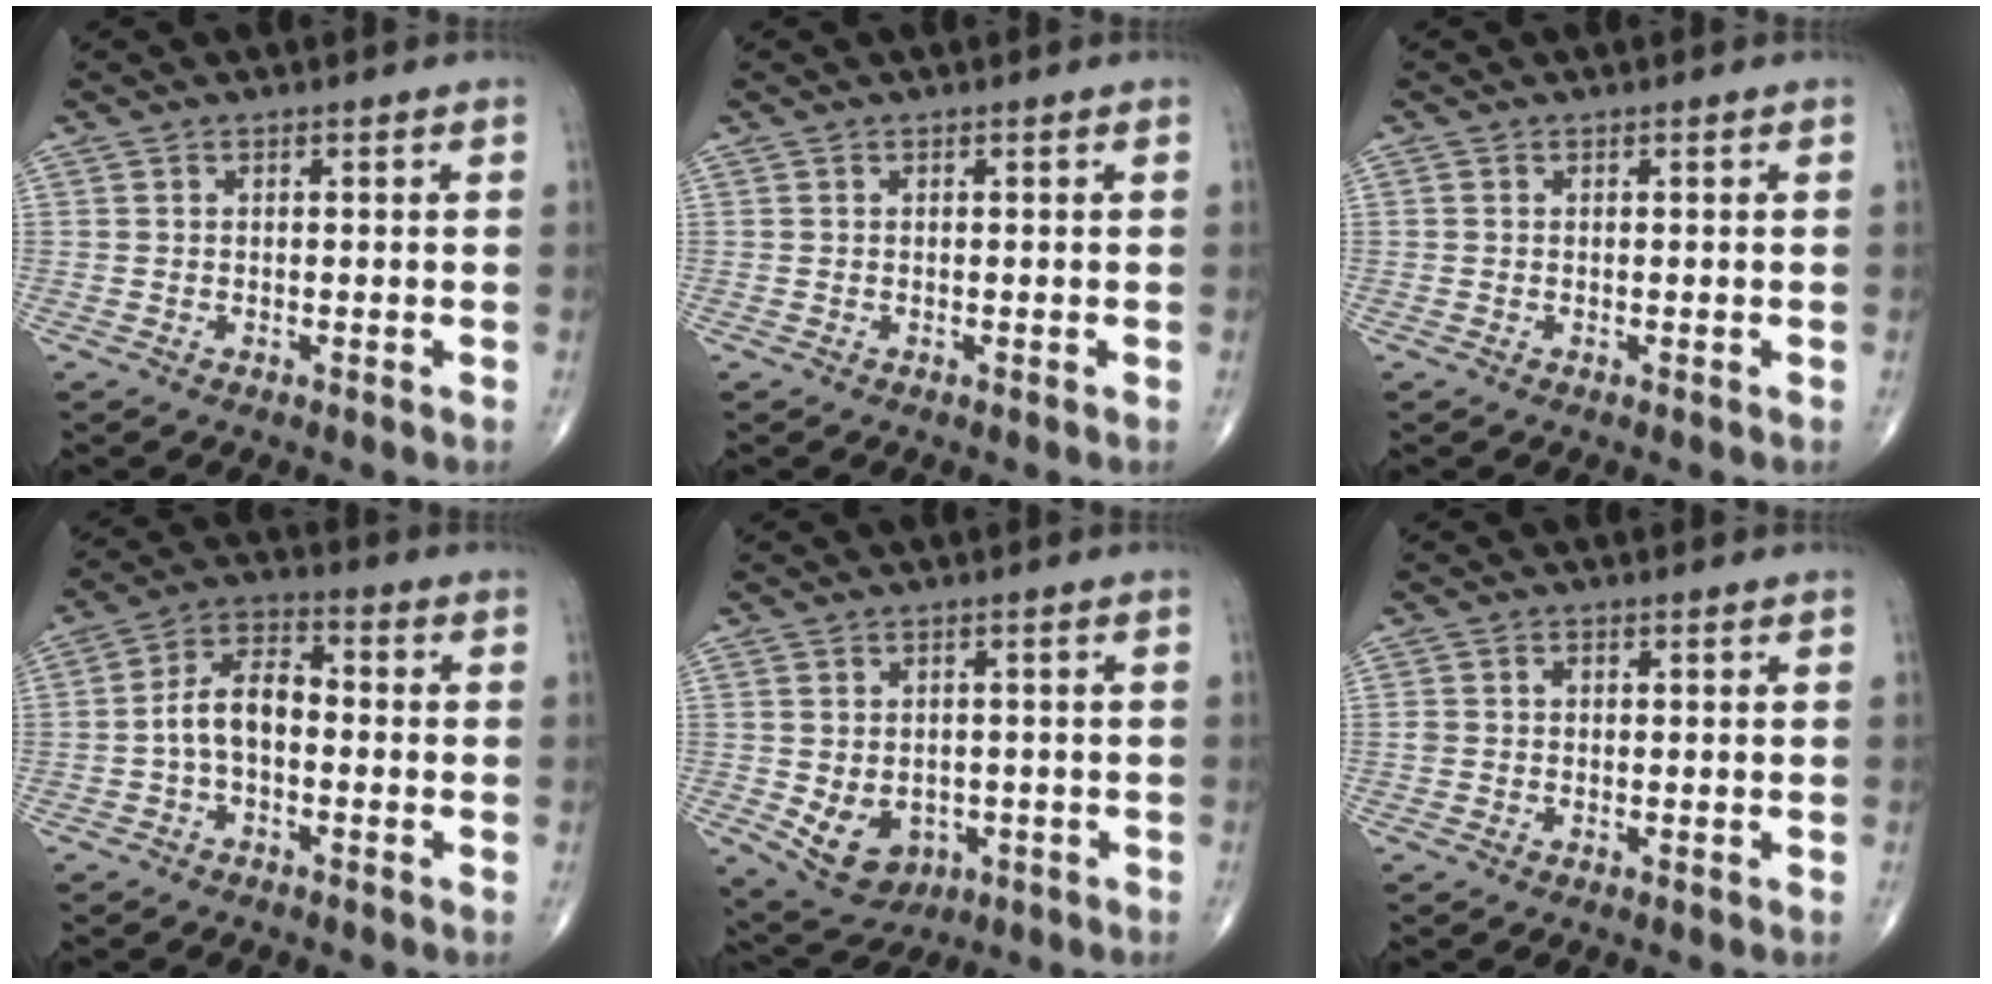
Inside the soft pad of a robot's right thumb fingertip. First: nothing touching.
{"total": 0.0}
{"total": 0.0}
{"total": 8.1, "force": [-1.3, 4.7, 6.5], "torque": [-0.113, 0.034, -0.036]}
{"total": 8.4, "force": [-2.0, 6.5, 4.9], "torque": [-0.065, 0.008, -0.013]}
{"total": 1.2, "force": [0.0, 1.0, 0.6], "torque": [-0.008, 0.006, 0.001]}